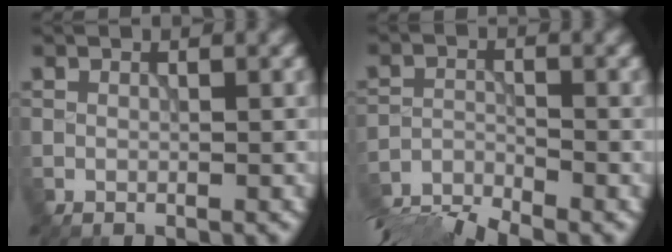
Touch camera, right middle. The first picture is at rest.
{"total": 7.4, "force": [-6.7, 1.4, 2.8], "torque": [-0.056, -0.023, -0.124]}